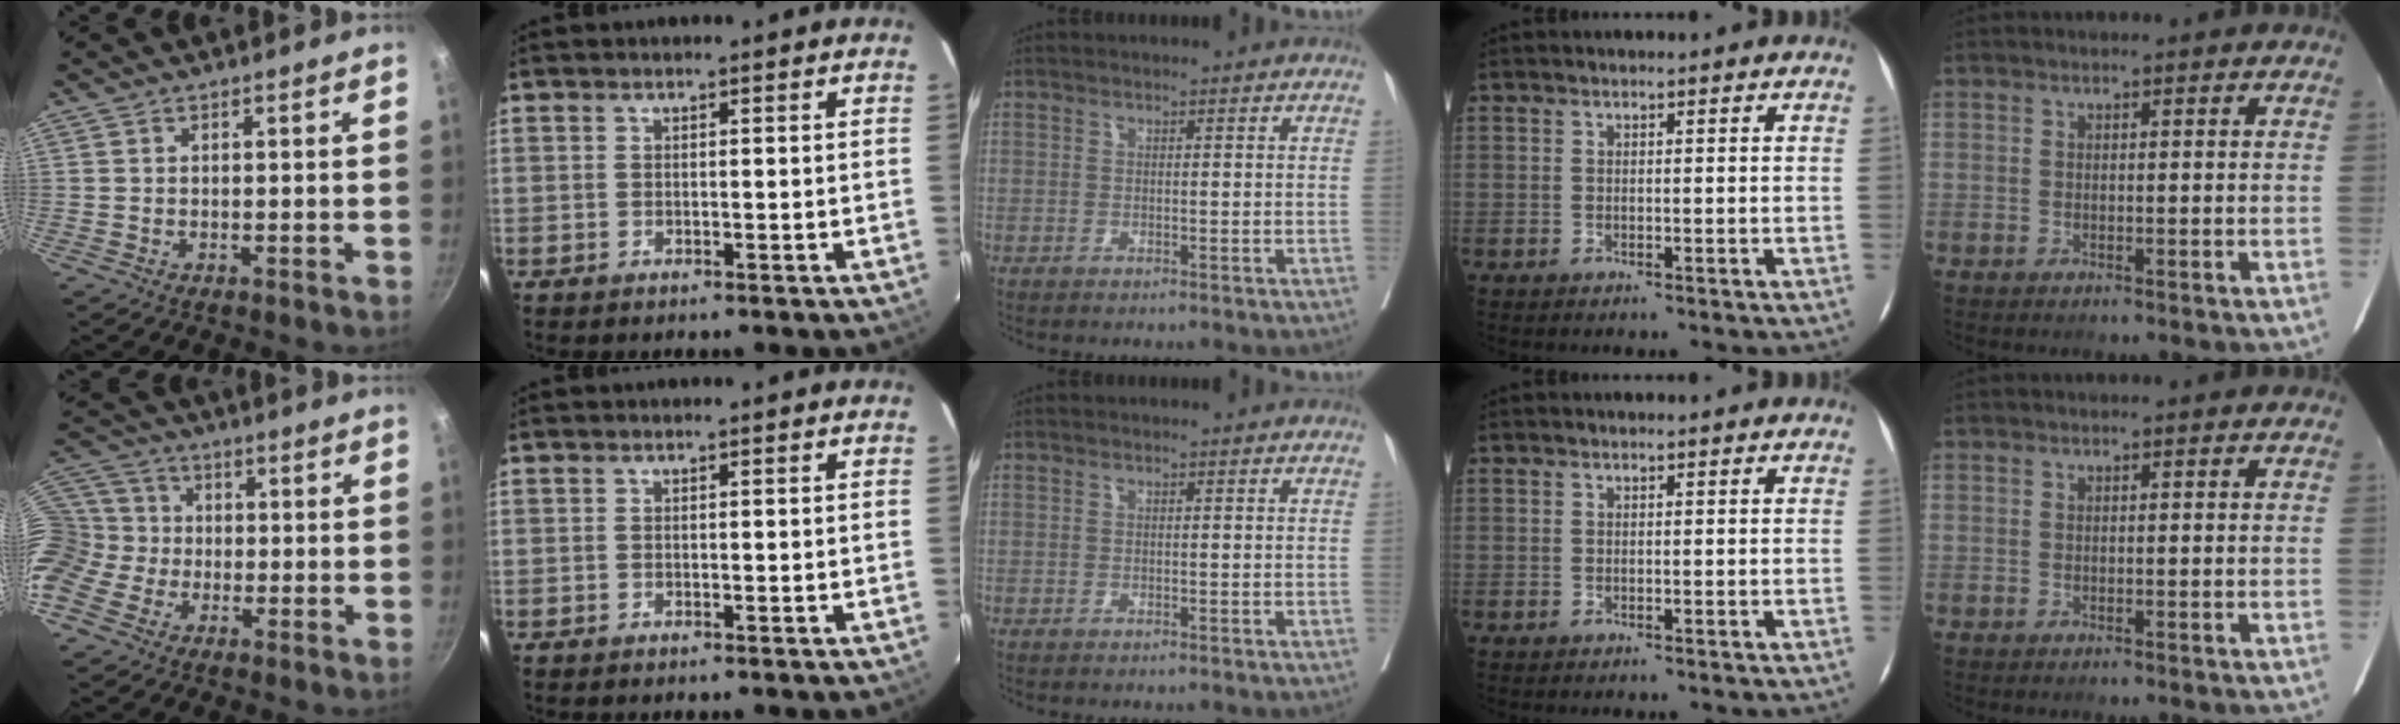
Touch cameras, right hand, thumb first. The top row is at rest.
{"thumb": {"total": 16.5, "force": [-3.6, 14.0, 7.9], "torque": [-0.201, 0.044, -0.072]}}